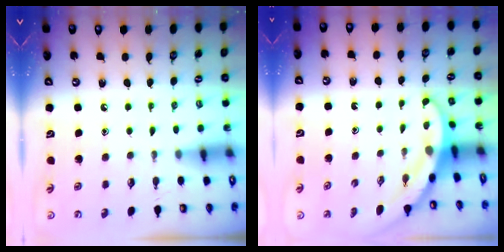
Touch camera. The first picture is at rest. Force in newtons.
{"total": 3.3, "press": 3.3, "slide": 0.2}